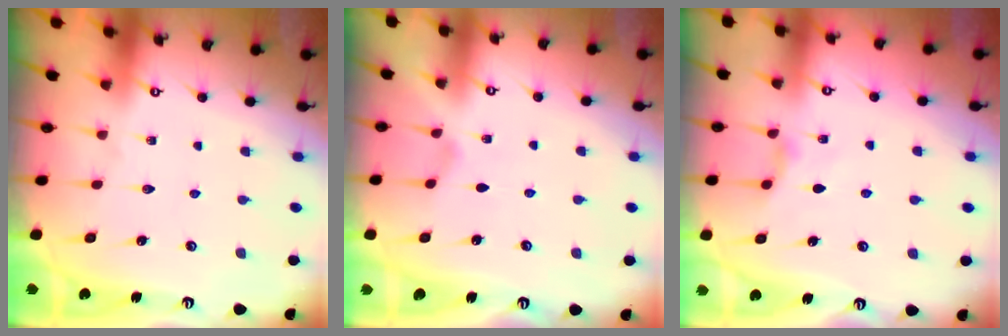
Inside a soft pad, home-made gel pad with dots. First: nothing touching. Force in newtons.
{"total": 0.7, "press": 0.6, "slide": 0.2}
{"total": 2.6, "press": 2.5, "slide": 0.5}